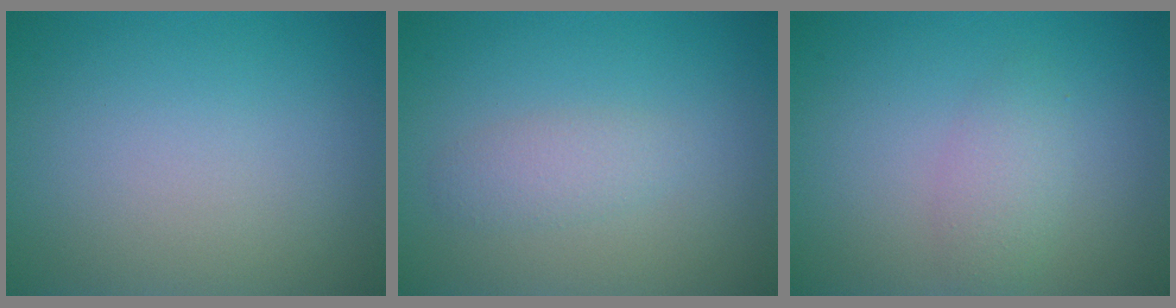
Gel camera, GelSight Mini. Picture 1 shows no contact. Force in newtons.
{"total": 1.6, "press": 1.6, "slide": 0.1}
{"total": 2.0, "press": 2.0, "slide": 0.1}